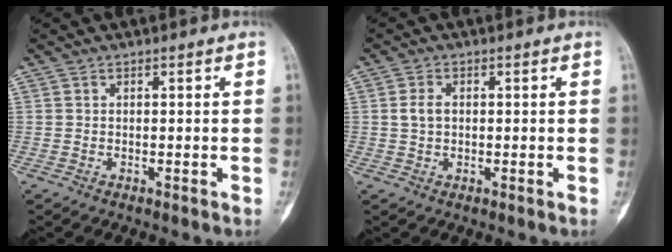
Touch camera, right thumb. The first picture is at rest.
{"total": 2.6, "force": [0.2, 1.8, 1.8], "torque": [-0.035, 0.006, 0.004]}